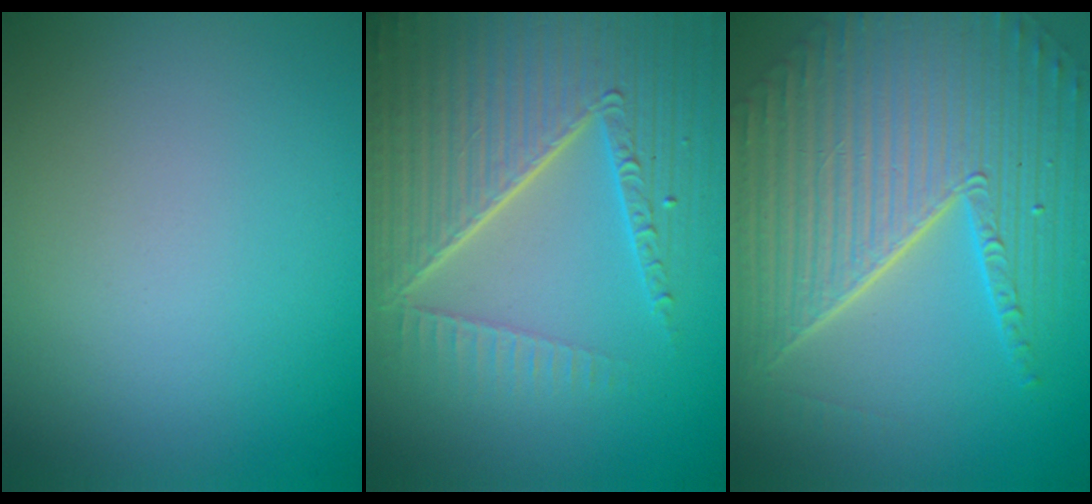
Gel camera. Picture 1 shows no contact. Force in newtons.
{"total": 8.5, "press": 5.9, "slide": 6.1}
{"total": 11.2, "press": 7.4, "slide": 8.5}